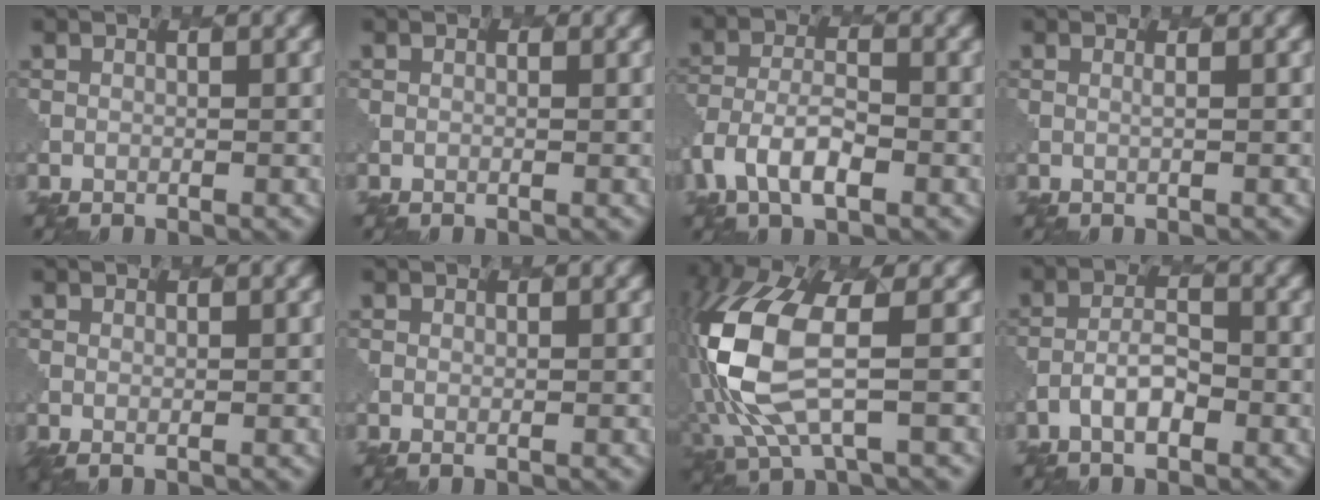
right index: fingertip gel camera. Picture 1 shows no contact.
{"total": 0.5, "force": [0.0, 0.5, 0.2], "torque": [-0.001, 0.000, 0.001]}
{"total": 4.6, "force": [-2.3, 2.6, 3.1], "torque": [-0.067, -0.004, -0.045]}
{"total": 0.5, "force": [0.3, 0.2, 0.4], "torque": [-0.006, -0.005, 0.001]}
{"total": 0.6, "force": [0.1, 0.2, 0.6], "torque": [-0.014, -0.006, 0.006]}
{"total": 0.0}
{"total": 9.2, "force": [-0.2, 3.8, 8.4], "torque": [-0.209, -0.003, -0.002]}
{"total": 2.5, "force": [-1.4, 1.1, 1.7], "torque": [-0.038, 0.004, -0.029]}